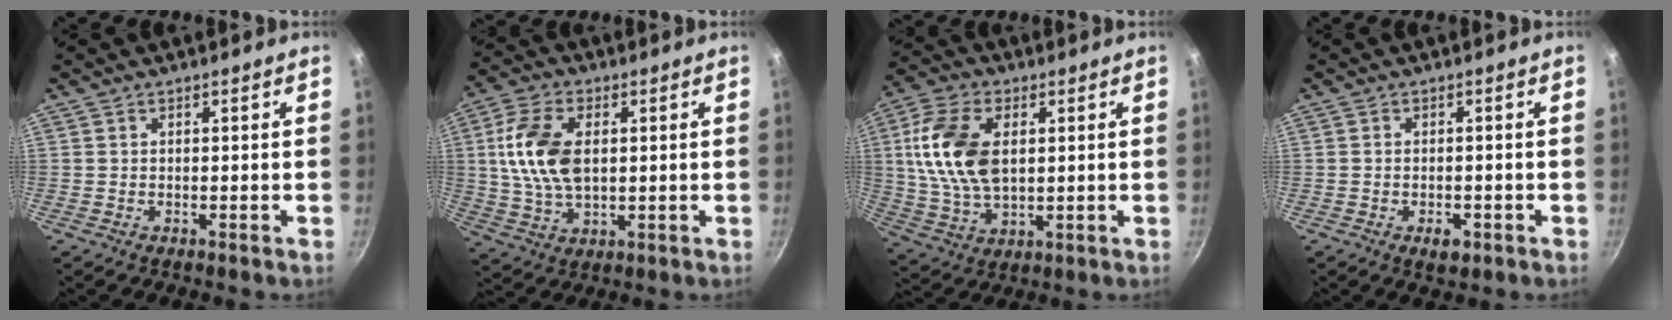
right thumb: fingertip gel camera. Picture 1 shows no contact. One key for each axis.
{"total": 12.9, "fx": 1.9, "fy": 7.7, "fz": 10.2, "tx": -0.186, "ty": 0.003, "tz": 0.034}
{"total": 15.3, "fx": 2.8, "fy": 9.2, "fz": 11.9, "tx": -0.219, "ty": -0.003, "tz": 0.053}
{"total": 2.9, "fx": -1.3, "fy": 1.7, "fz": 2.0, "tx": -0.028, "ty": 0.006, "tz": -0.017}